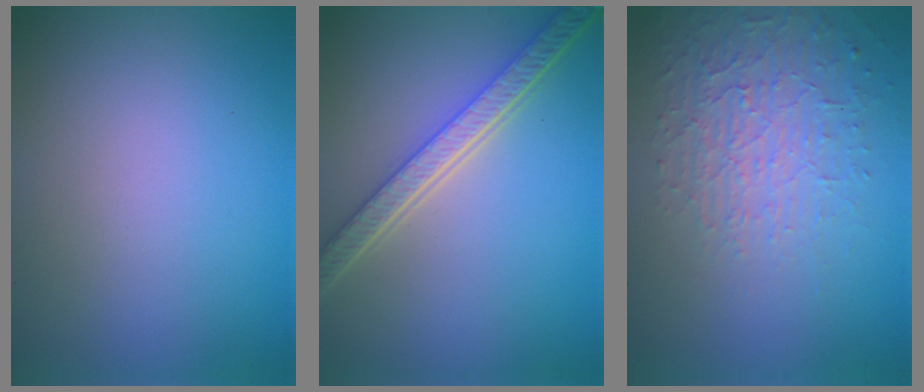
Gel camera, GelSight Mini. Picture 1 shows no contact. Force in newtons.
{"total": 5.4, "press": 4.2, "slide": 3.4}
{"total": 3.8, "press": 3.1, "slide": 2.1}